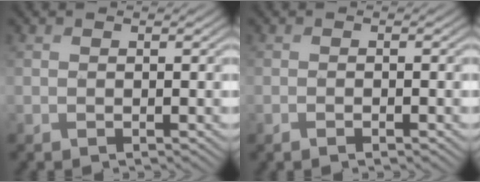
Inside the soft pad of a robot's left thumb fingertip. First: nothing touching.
{"total": 1.1, "force": [-0.8, -0.1, 0.7], "torque": [-0.007, -0.004, -0.020]}